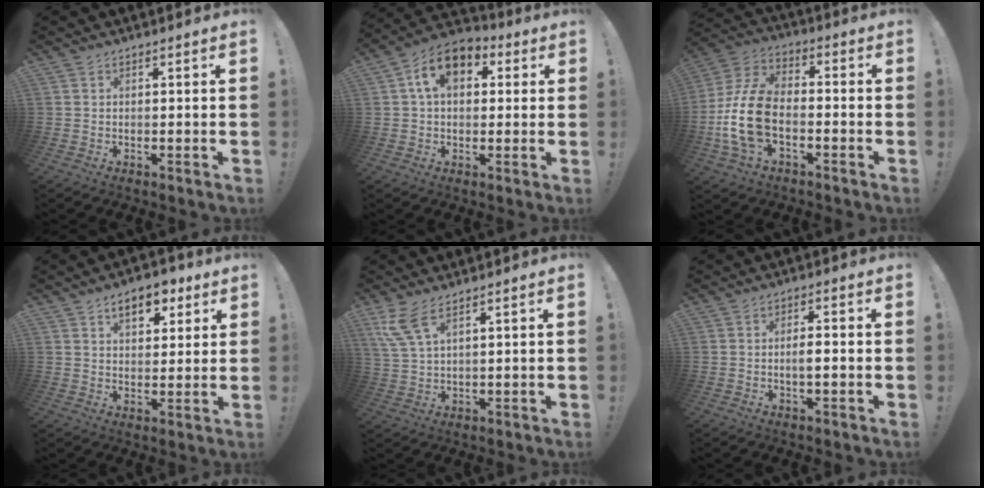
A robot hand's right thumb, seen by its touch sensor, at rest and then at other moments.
{"total": 11.6, "force": [4.5, 7.6, 7.6], "torque": [-0.130, 0.006, 0.085]}
{"total": 15.5, "force": [-3.6, 10.1, 11.2], "torque": [-0.227, 0.027, -0.057]}
{"total": 8.8, "force": [4.6, 5.1, 5.4], "torque": [-0.070, -0.011, 0.082]}
{"total": 7.6, "force": [4.9, 2.1, 5.5], "torque": [-0.121, -0.018, 0.093]}
{"total": 3.2, "force": [-0.7, 0.6, 3.0], "torque": [-0.052, 0.004, -0.016]}